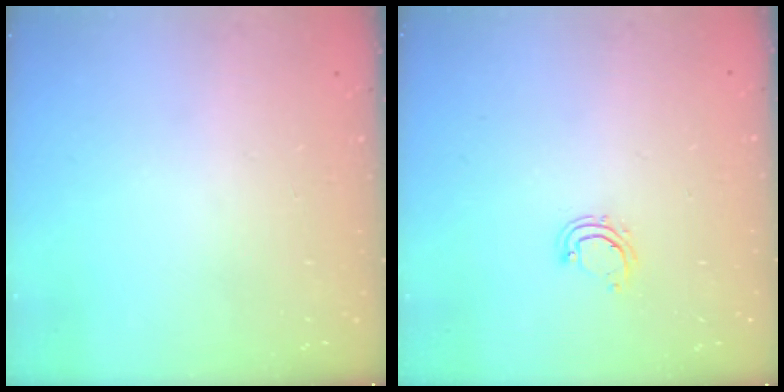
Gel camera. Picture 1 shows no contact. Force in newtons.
{"total": 4.1, "press": 4.1, "slide": 0.3}